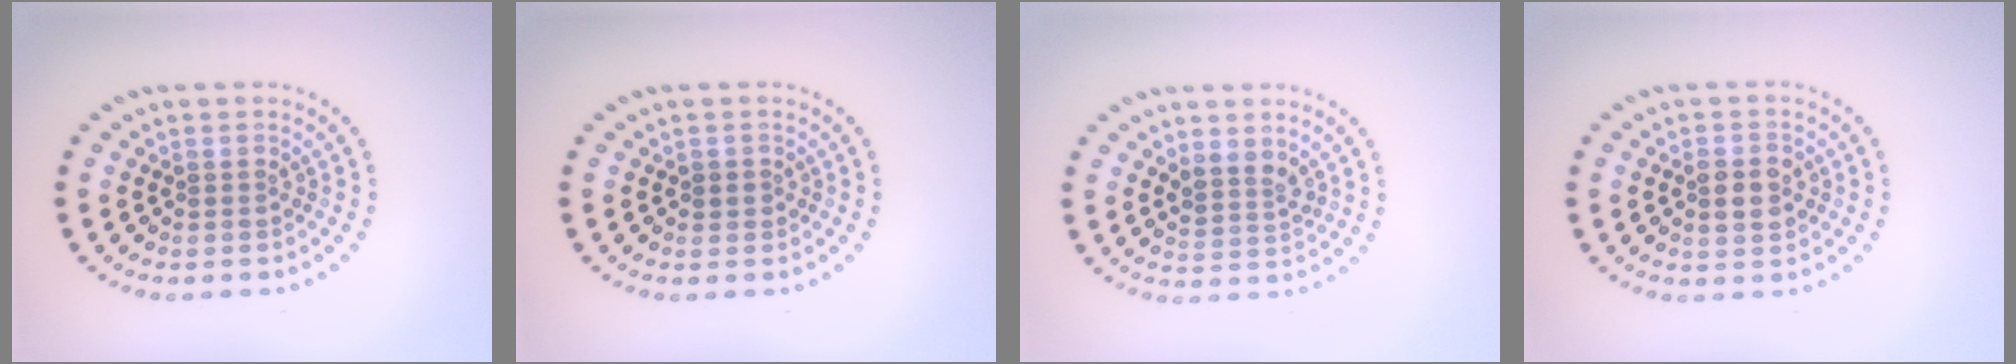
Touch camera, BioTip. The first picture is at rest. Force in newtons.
{"total": 0.9, "press": 0.8, "slide": 0.4}
{"total": 2.0, "press": 1.6, "slide": 1.2}
{"total": 3.0, "press": 3.0, "slide": 0.2}